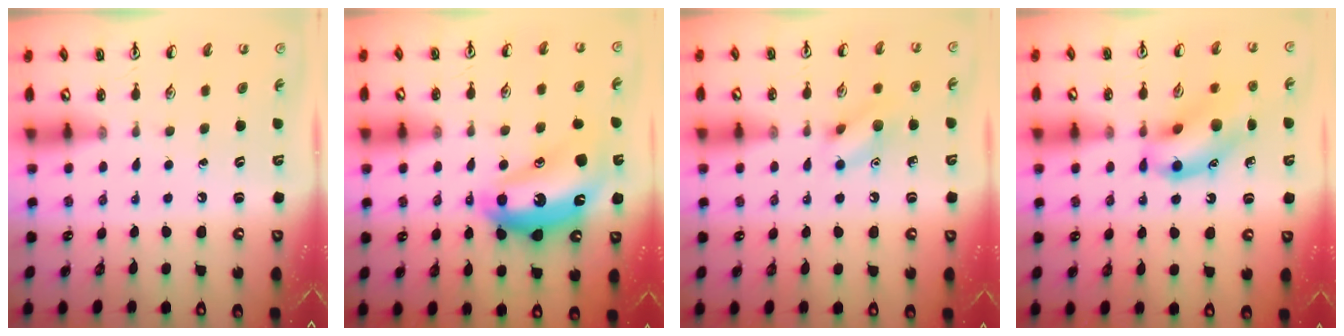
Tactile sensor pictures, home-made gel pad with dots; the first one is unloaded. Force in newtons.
{"total": 15.0, "press": 15.0, "slide": 0.8}
{"total": 8.9, "press": 8.9, "slide": 0.6}
{"total": 13.7, "press": 13.6, "slide": 1.8}